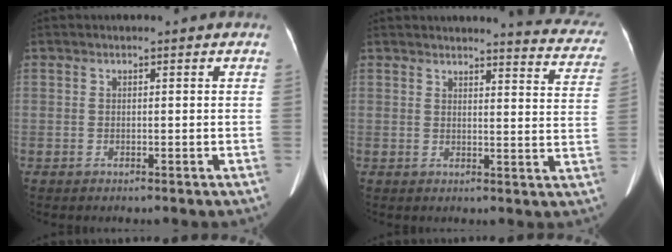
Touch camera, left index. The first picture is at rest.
{"total": 11.5, "force": [11.1, 1.4, 2.6], "torque": [-0.001, -0.063, 0.093]}